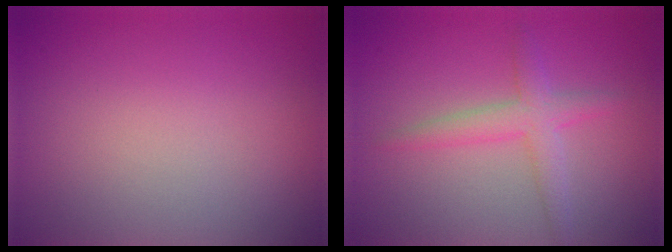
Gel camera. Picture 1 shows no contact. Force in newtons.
{"total": 2.7, "press": 2.7, "slide": 0.1}